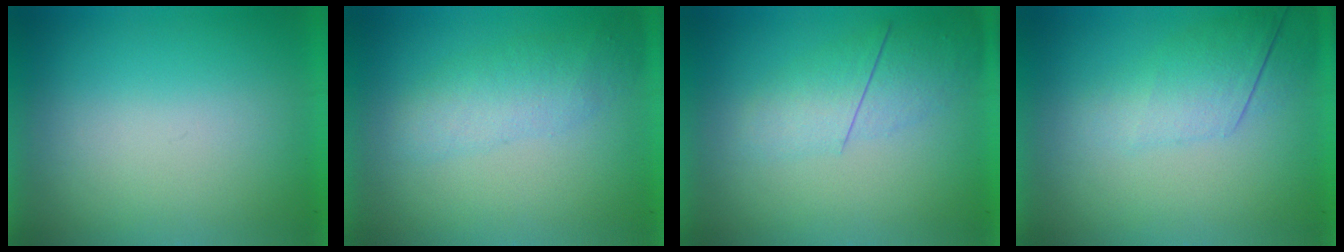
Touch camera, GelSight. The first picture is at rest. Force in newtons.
{"total": 2.3}
{"total": 2.2}
{"total": 2.3}